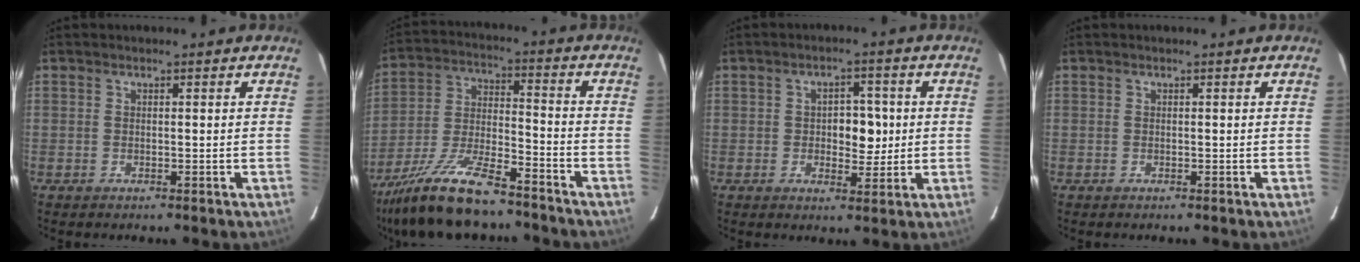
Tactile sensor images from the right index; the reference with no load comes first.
{"total": 14.9, "force": [-11.9, 2.7, 8.5], "torque": [-0.175, -0.016, -0.219]}
{"total": 5.1, "force": [0.2, 3.0, 4.2], "torque": [-0.056, 0.009, 0.007]}
{"total": 0.0}